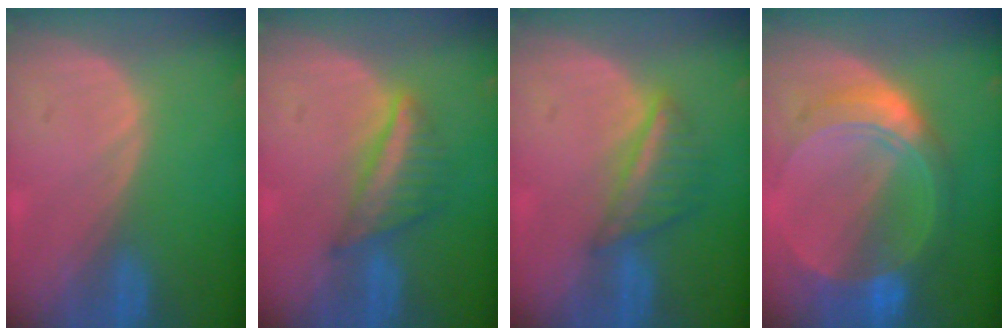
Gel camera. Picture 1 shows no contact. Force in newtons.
{"total": 5.6, "press": 5.5, "slide": 1.1}
{"total": 5.3, "press": 5.2, "slide": 1.1}
{"total": 8.7, "press": 8.7, "slide": 0.6}